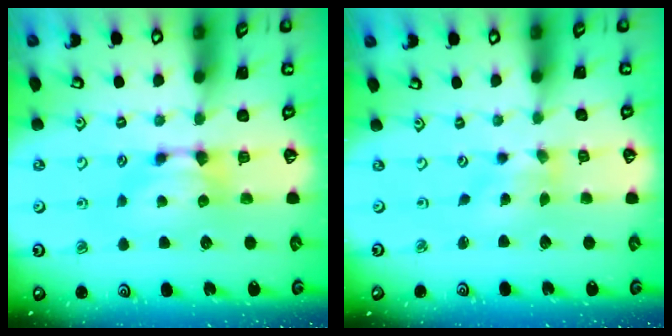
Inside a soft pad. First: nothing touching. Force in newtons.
{"total": 2.1, "press": 1.7, "slide": 1.2}